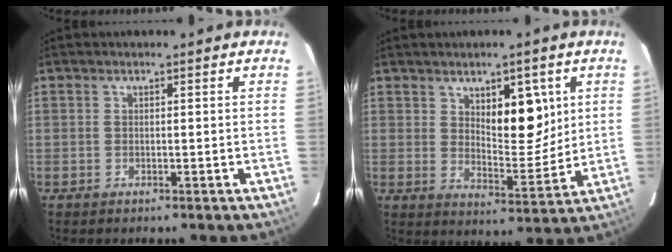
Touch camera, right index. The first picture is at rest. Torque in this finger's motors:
{"motor_torque": [0.28, 0.22, 0.16, 0.03]}